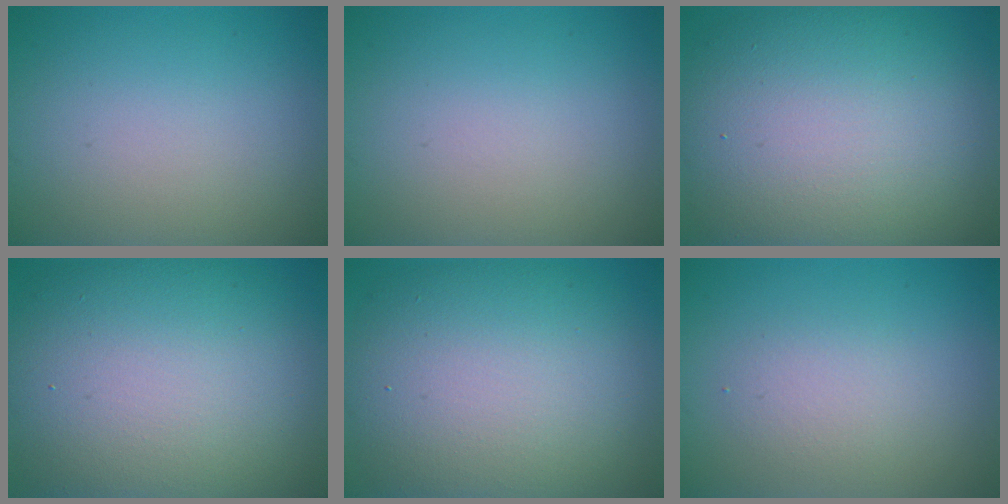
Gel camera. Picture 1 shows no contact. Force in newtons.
{"total": 0.0}
{"total": 13.9, "press": 13.9, "slide": 0.5}
{"total": 14.2, "press": 14.1, "slide": 1.1}
{"total": 12.1, "press": 12.1, "slide": 0.6}
{"total": 2.1, "press": 2.1, "slide": 0.0}